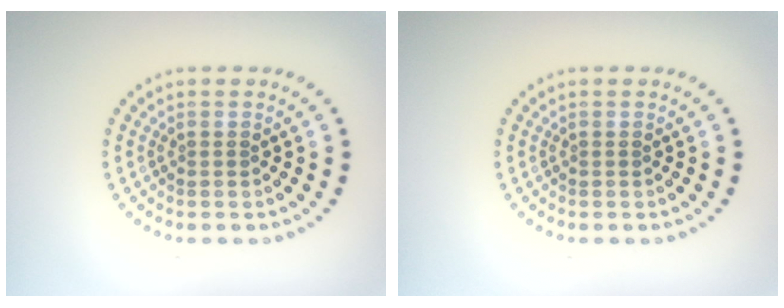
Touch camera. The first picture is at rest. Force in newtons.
{"total": 0.0}